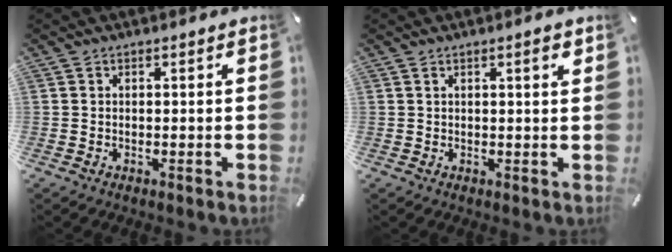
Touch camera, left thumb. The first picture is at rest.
{"total": 2.2, "force": [0.9, 0.3, 1.9], "torque": [-0.041, 0.002, 0.014]}